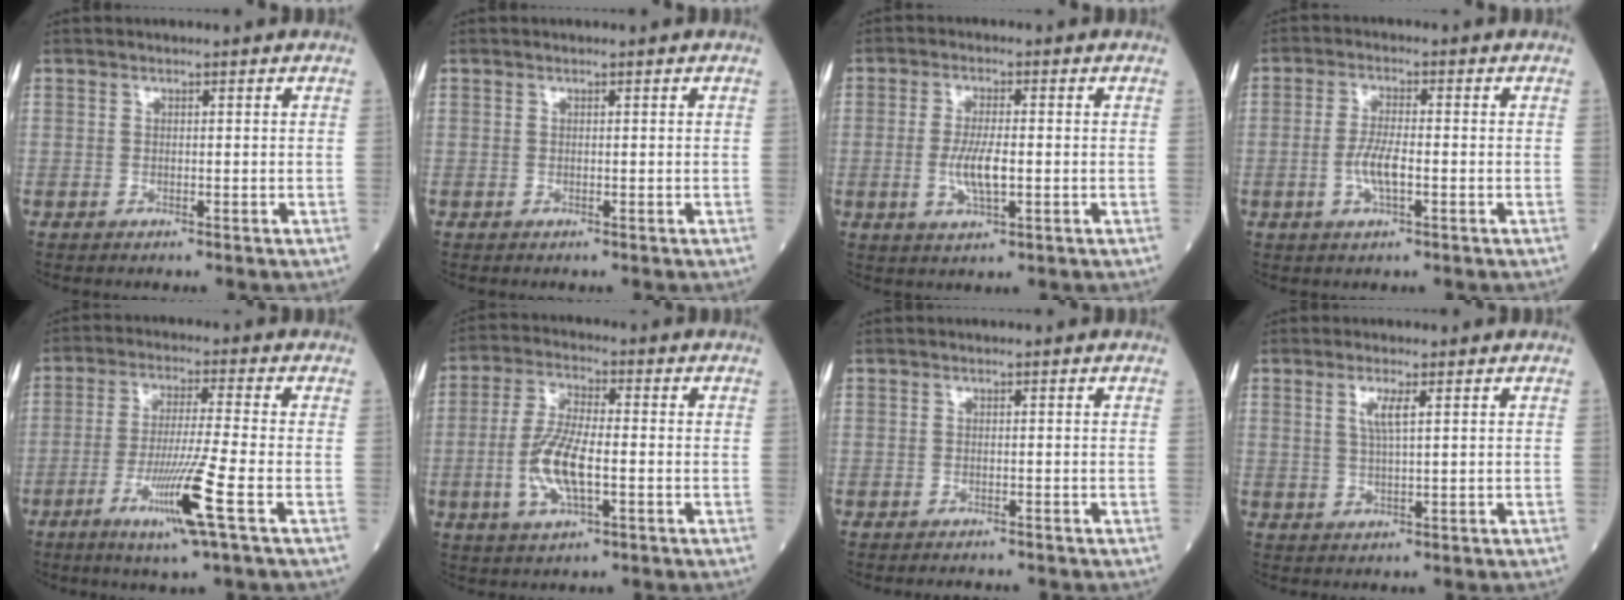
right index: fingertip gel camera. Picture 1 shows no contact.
{"total": 0.0}
{"total": 4.4, "force": [-0.8, 1.0, 4.2], "torque": [-0.089, -0.005, -0.013]}
{"total": 4.6, "force": [-1.2, 1.0, 4.3], "torque": [-0.091, 0.000, -0.022]}
{"total": 10.0, "force": [-4.3, -1.2, 9.0], "torque": [-0.172, -0.022, -0.083]}
{"total": 9.2, "force": [-2.0, 2.6, 8.6], "torque": [-0.183, -0.001, -0.037]}
{"total": 1.8, "force": [-1.7, 0.3, 0.3], "torque": [-0.004, -0.004, -0.020]}
{"total": 3.1, "force": [1.2, 0.2, 2.8], "torque": [-0.061, 0.000, 0.023]}